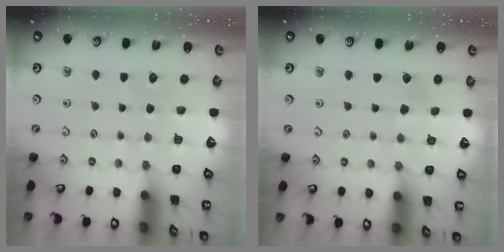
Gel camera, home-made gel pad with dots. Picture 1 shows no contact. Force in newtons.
{"total": 2.5, "press": 2.5, "slide": 0.2}